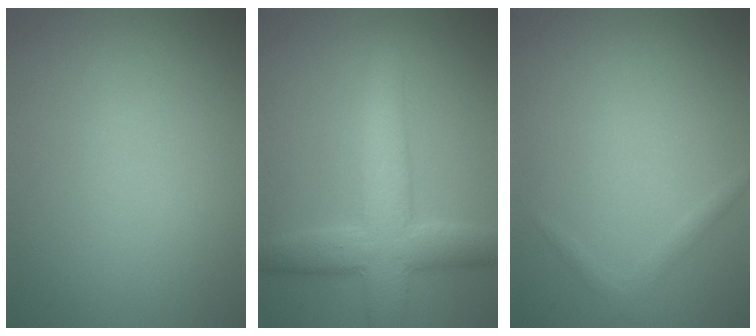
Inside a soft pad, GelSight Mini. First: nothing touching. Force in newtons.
{"total": 6.7, "press": 6.7, "slide": 0.2}
{"total": 1.1, "press": 1.1, "slide": 0.0}